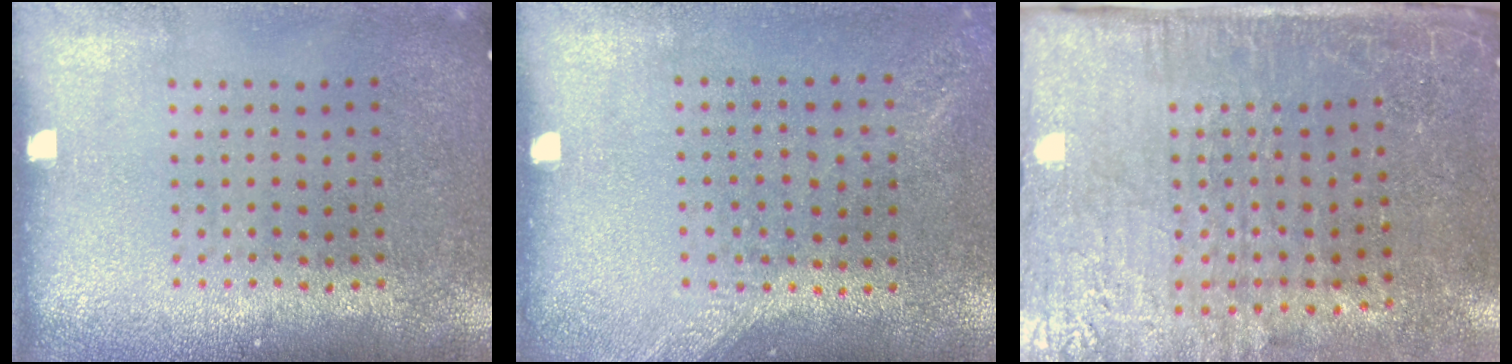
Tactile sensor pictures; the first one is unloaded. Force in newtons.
{"total": 1.3, "press": 1.2, "slide": 0.5}
{"total": 5.0, "press": 4.1, "slide": 2.8}